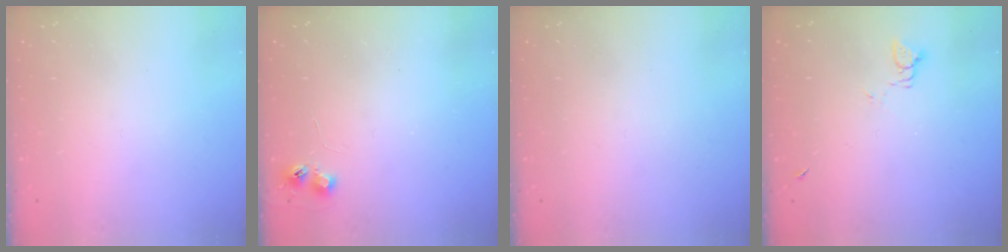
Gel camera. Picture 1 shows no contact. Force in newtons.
{"total": 4.4, "press": 4.4, "slide": 0.5}
{"total": 0.0}
{"total": 2.0, "press": 2.0, "slide": 0.3}